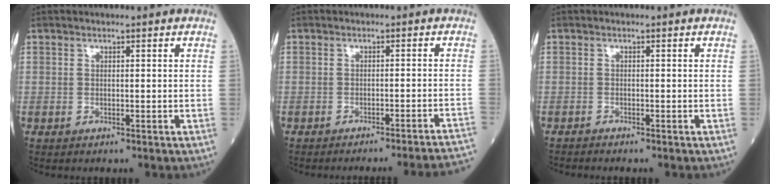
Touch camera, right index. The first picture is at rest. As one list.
[{"total": 14.4, "force": [-13.9, -2.2, 3.2], "torque": [0.003, -0.020, -0.158]}, {"total": 1.1, "force": [-1.1, -0.1, 0.2], "torque": [-0.001, 0.001, -0.020]}]